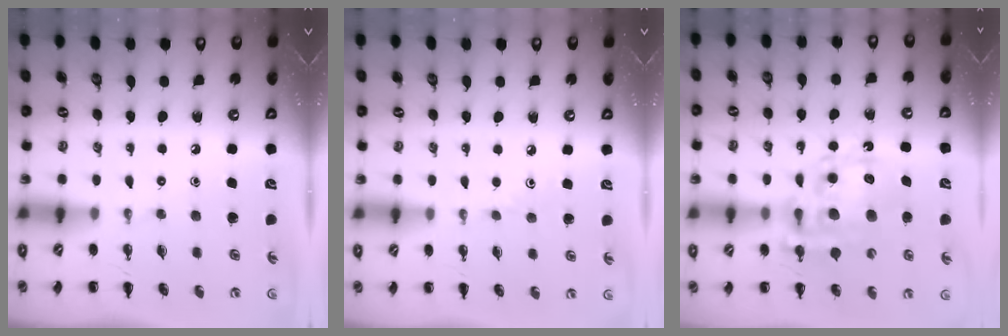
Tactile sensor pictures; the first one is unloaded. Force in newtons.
{"total": 2.2, "press": 2.1, "slide": 0.9}
{"total": 15.5, "press": 15.1, "slide": 3.6}